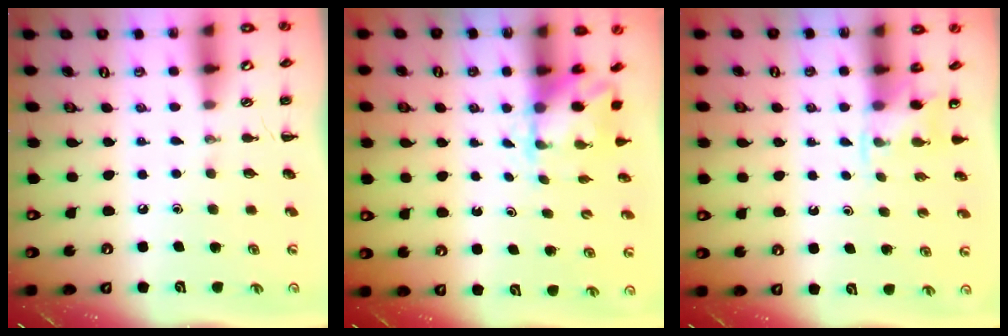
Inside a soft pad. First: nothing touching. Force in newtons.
{"total": 2.1, "press": 2.0, "slide": 0.7}
{"total": 3.2, "press": 2.9, "slide": 1.3}